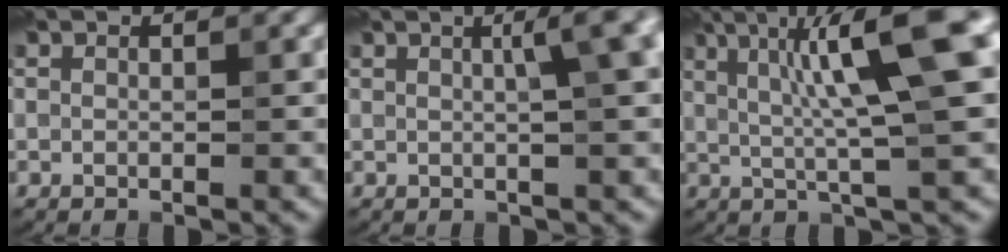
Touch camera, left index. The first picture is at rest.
{"total": 4.5, "force": [1.3, 1.1, 4.1], "torque": [-0.041, 0.019, 0.009]}
{"total": 10.1, "force": [2.5, 1.6, 9.7], "torque": [-0.141, 0.013, 0.039]}